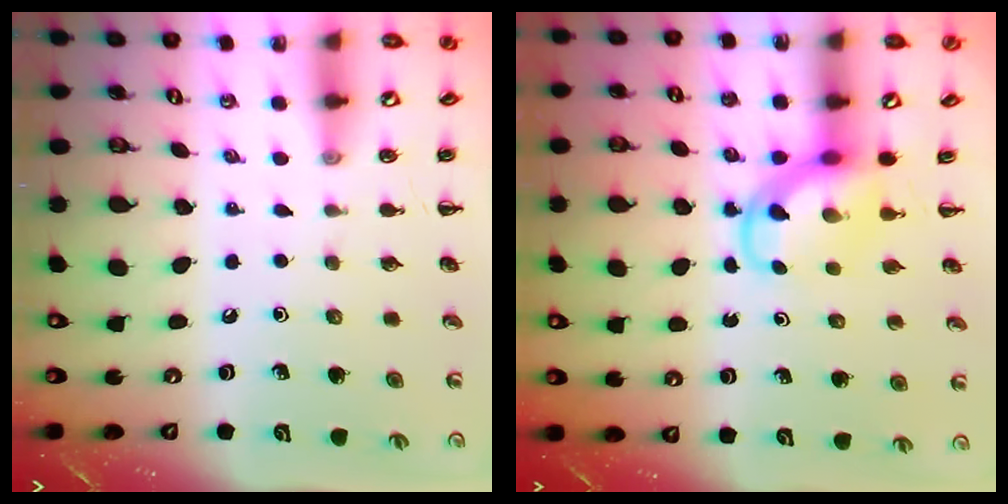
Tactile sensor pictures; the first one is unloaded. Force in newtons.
{"total": 5.1, "press": 5.0, "slide": 0.4}